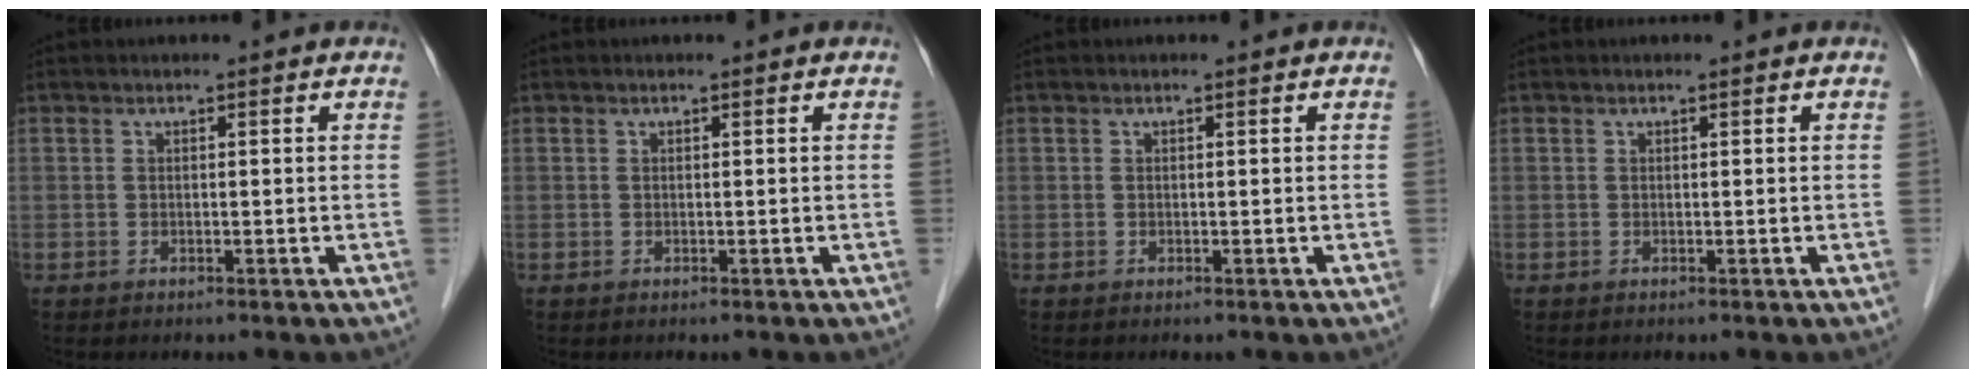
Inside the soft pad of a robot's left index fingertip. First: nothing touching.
{"total": 0.0}
{"total": 0.0}
{"total": 0.0}